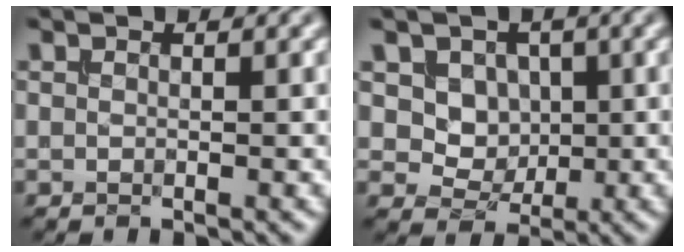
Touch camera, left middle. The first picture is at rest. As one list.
[{"total": 4.4, "force": [1.2, 3.6, 2.1], "torque": [-0.048, -0.012, 0.033]}]